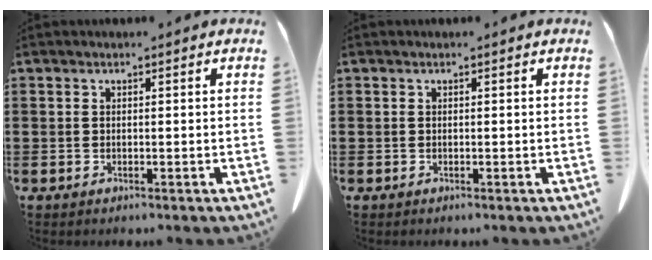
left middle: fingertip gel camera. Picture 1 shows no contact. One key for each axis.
{"total": 0.0}